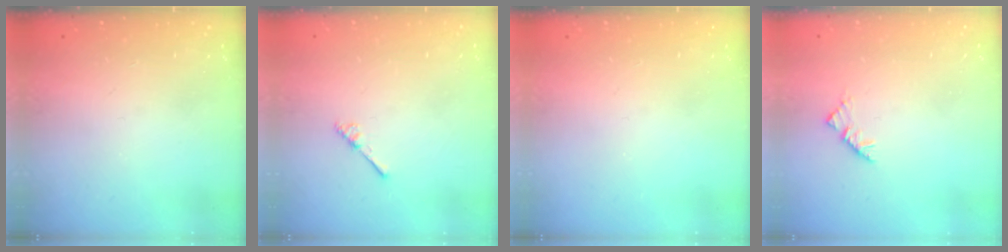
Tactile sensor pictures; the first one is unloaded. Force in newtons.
{"total": 3.0, "press": 3.0, "slide": 0.3}
{"total": 0.0}
{"total": 2.9, "press": 2.8, "slide": 0.7}